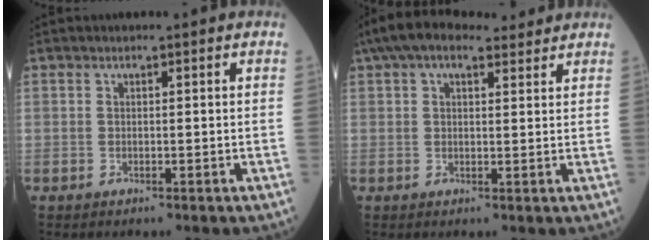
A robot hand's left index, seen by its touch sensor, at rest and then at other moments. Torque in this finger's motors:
{"motor_torque": [1.10, -1.04, 0.36, 0.10]}